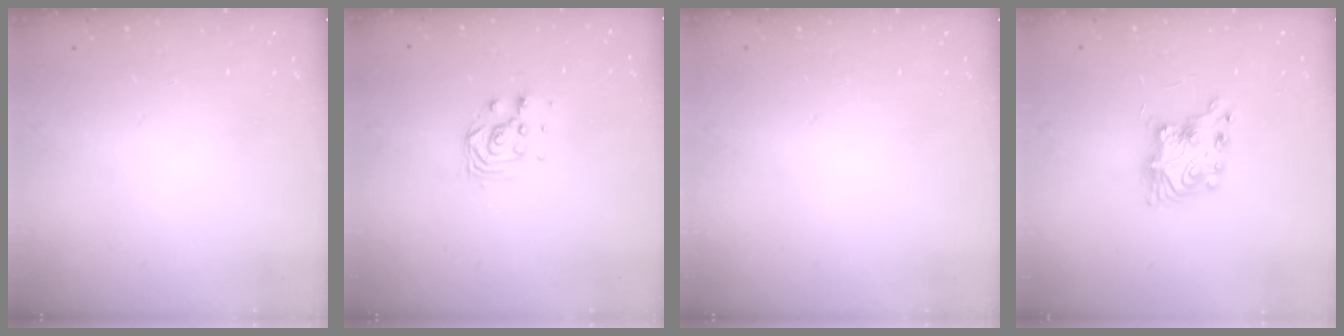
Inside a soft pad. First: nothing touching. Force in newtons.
{"total": 5.5, "press": 5.4, "slide": 0.7}
{"total": 0.0}
{"total": 7.3, "press": 7.3, "slide": 0.1}